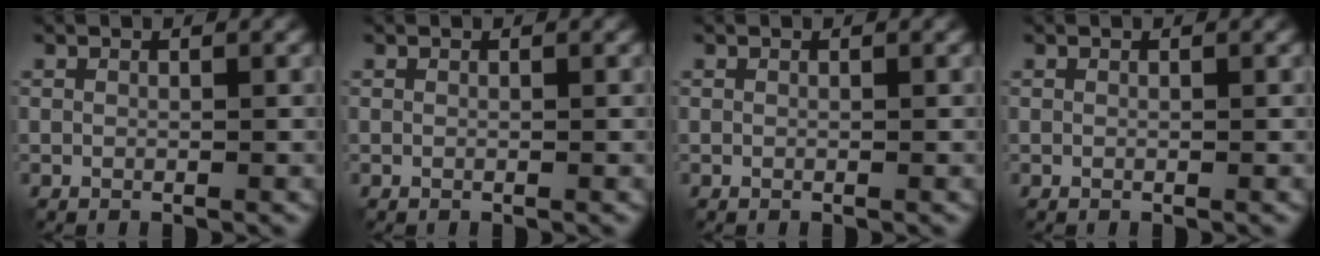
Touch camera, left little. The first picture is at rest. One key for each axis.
{"total": 0.0}
{"total": 0.0}
{"total": 0.0}